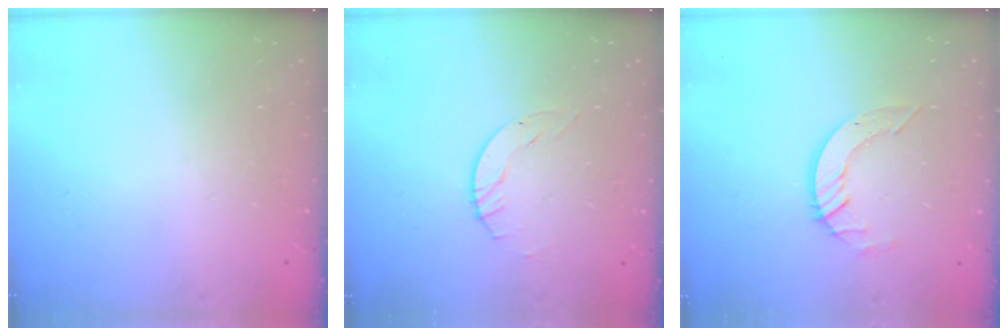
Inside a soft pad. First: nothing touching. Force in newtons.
{"total": 2.9, "press": 2.9, "slide": 0.4}
{"total": 6.1, "press": 6.1, "slide": 0.5}